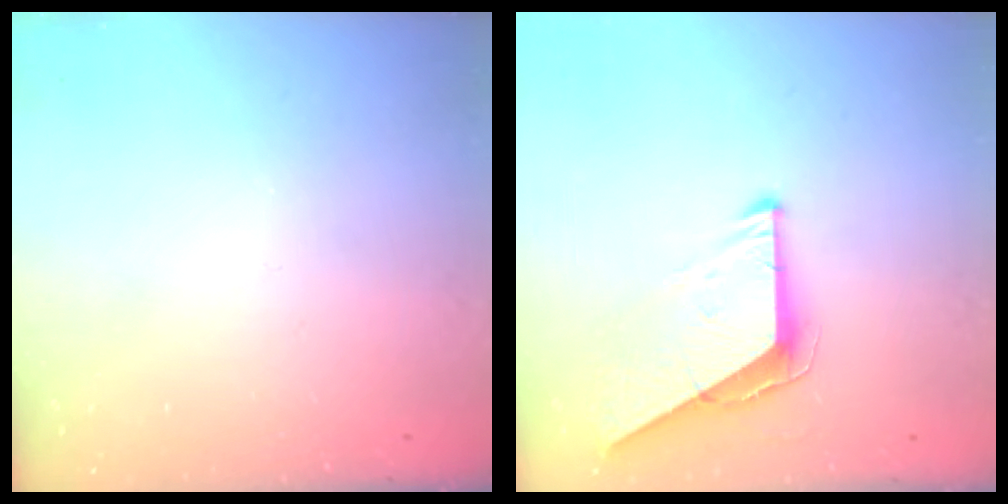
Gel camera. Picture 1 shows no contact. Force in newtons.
{"total": 9.5, "press": 9.4, "slide": 1.0}